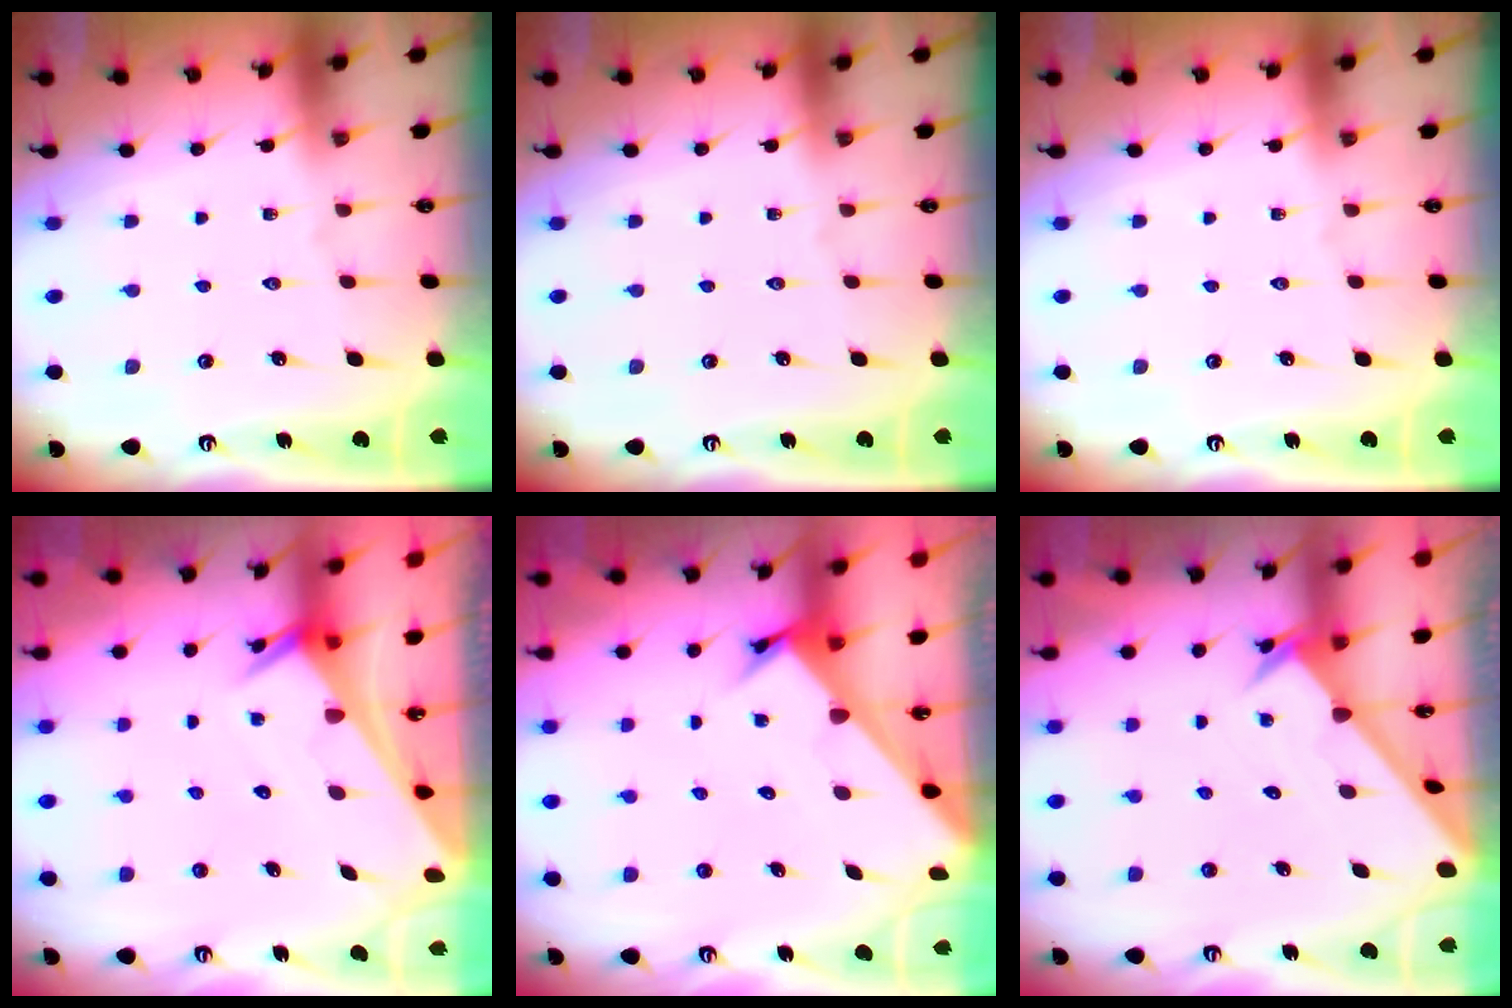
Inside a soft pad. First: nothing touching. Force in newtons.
{"total": 0.0}
{"total": 0.0}
{"total": 2.5, "press": 2.5, "slide": 0.1}
{"total": 2.8, "press": 2.8, "slide": 0.2}
{"total": 2.0, "press": 2.0, "slide": 0.1}